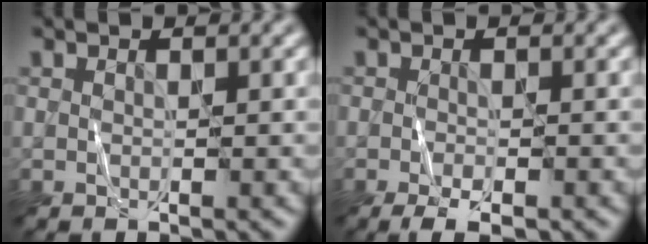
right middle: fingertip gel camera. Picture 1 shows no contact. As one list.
[{"total": 3.4, "force": [-2.2, 1.1, 2.4], "torque": [-0.038, -0.002, -0.037]}]